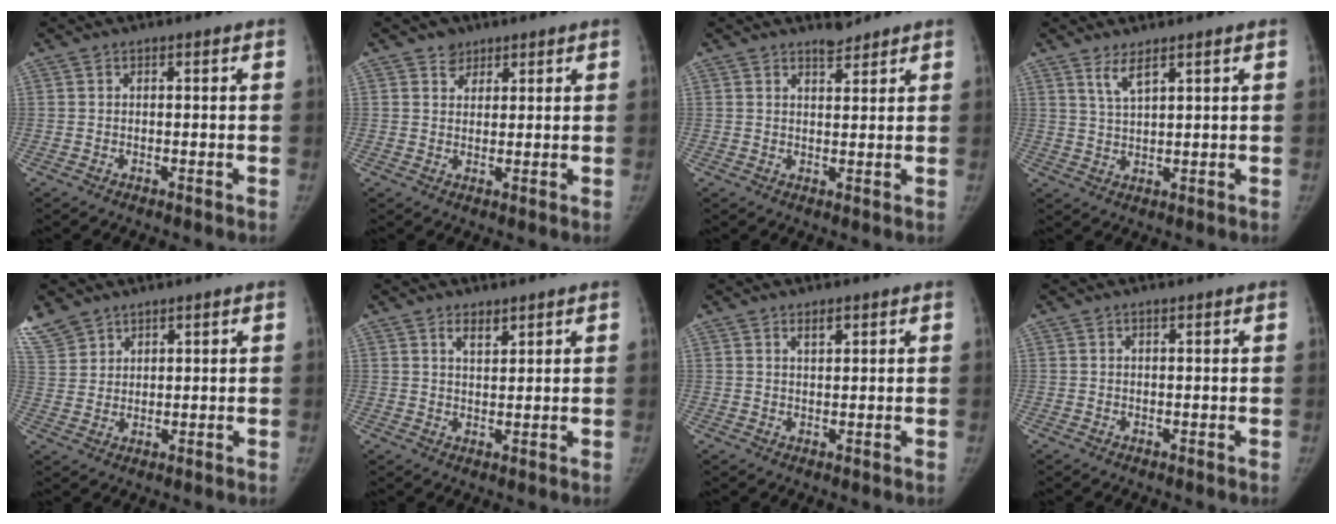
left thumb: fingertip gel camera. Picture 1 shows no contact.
{"total": 2.8, "force": [1.9, 2.1, 0.4], "torque": [0.015, -0.010, 0.026]}
{"total": 2.4, "force": [2.3, 0.8, 0.5], "torque": [0.004, -0.019, 0.036]}
{"total": 3.6, "force": [2.4, 0.7, 2.6], "torque": [-0.049, -0.018, 0.053]}
{"total": 7.6, "force": [5.7, 4.6, 2.0], "torque": [-0.036, -0.006, 0.129]}
{"total": 2.8, "force": [2.0, 1.0, 1.6], "torque": [-0.020, -0.017, 0.038]}
{"total": 2.0, "force": [1.4, 0.7, 1.2], "torque": [-0.016, -0.009, 0.026]}
{"total": 0.7, "force": [0.5, 0.1, 0.4], "torque": [-0.008, -0.001, 0.010]}